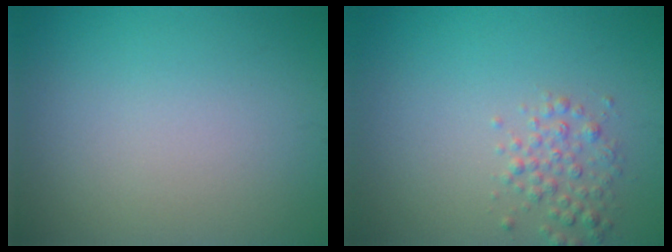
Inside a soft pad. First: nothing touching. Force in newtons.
{"total": 2.1, "press": 2.1, "slide": 0.0}